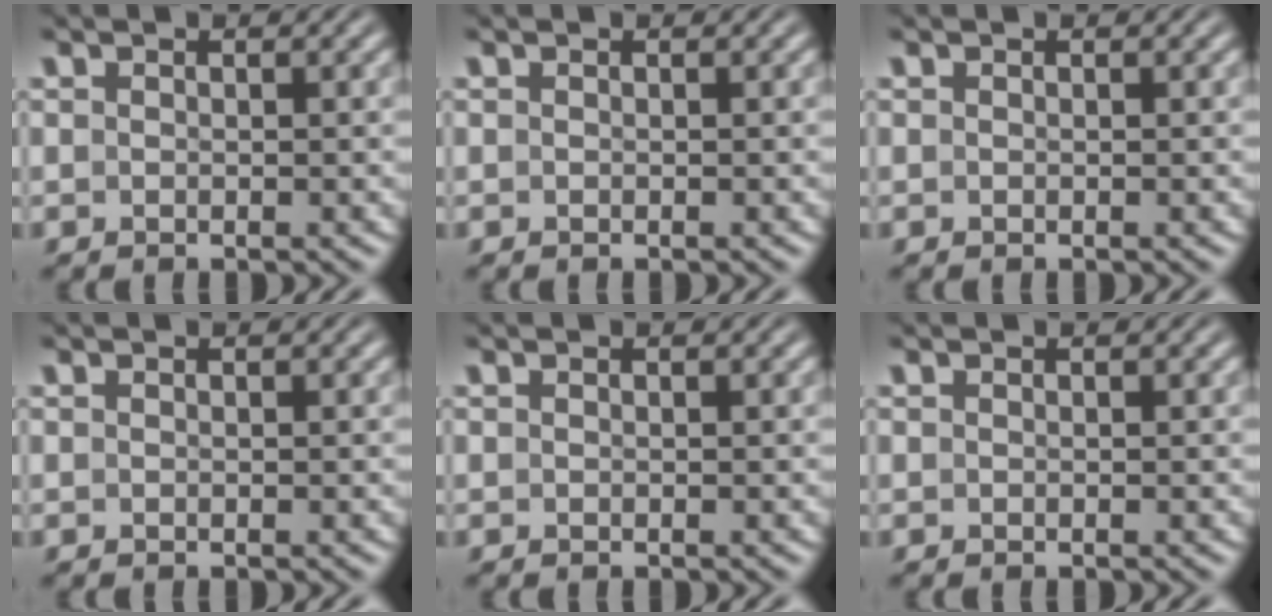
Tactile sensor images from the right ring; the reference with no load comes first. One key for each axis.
{"total": 0.0}
{"total": 0.0}
{"total": 0.0}
{"total": 0.0}
{"total": 0.0}